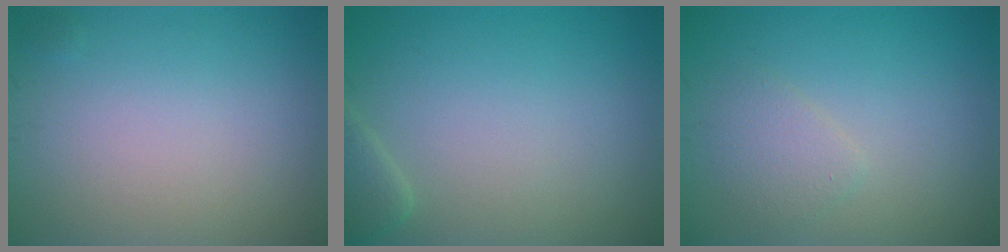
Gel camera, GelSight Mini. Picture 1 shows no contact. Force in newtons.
{"total": 1.6, "press": 1.6, "slide": 0.2}
{"total": 1.8, "press": 1.8, "slide": 0.2}